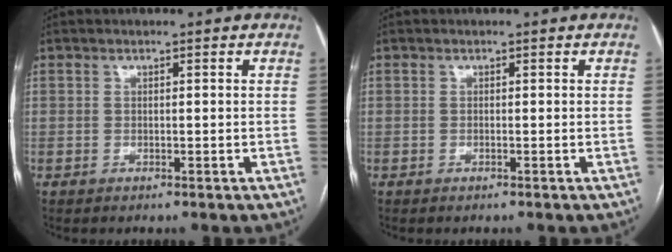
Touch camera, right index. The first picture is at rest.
{"total": 0.0}